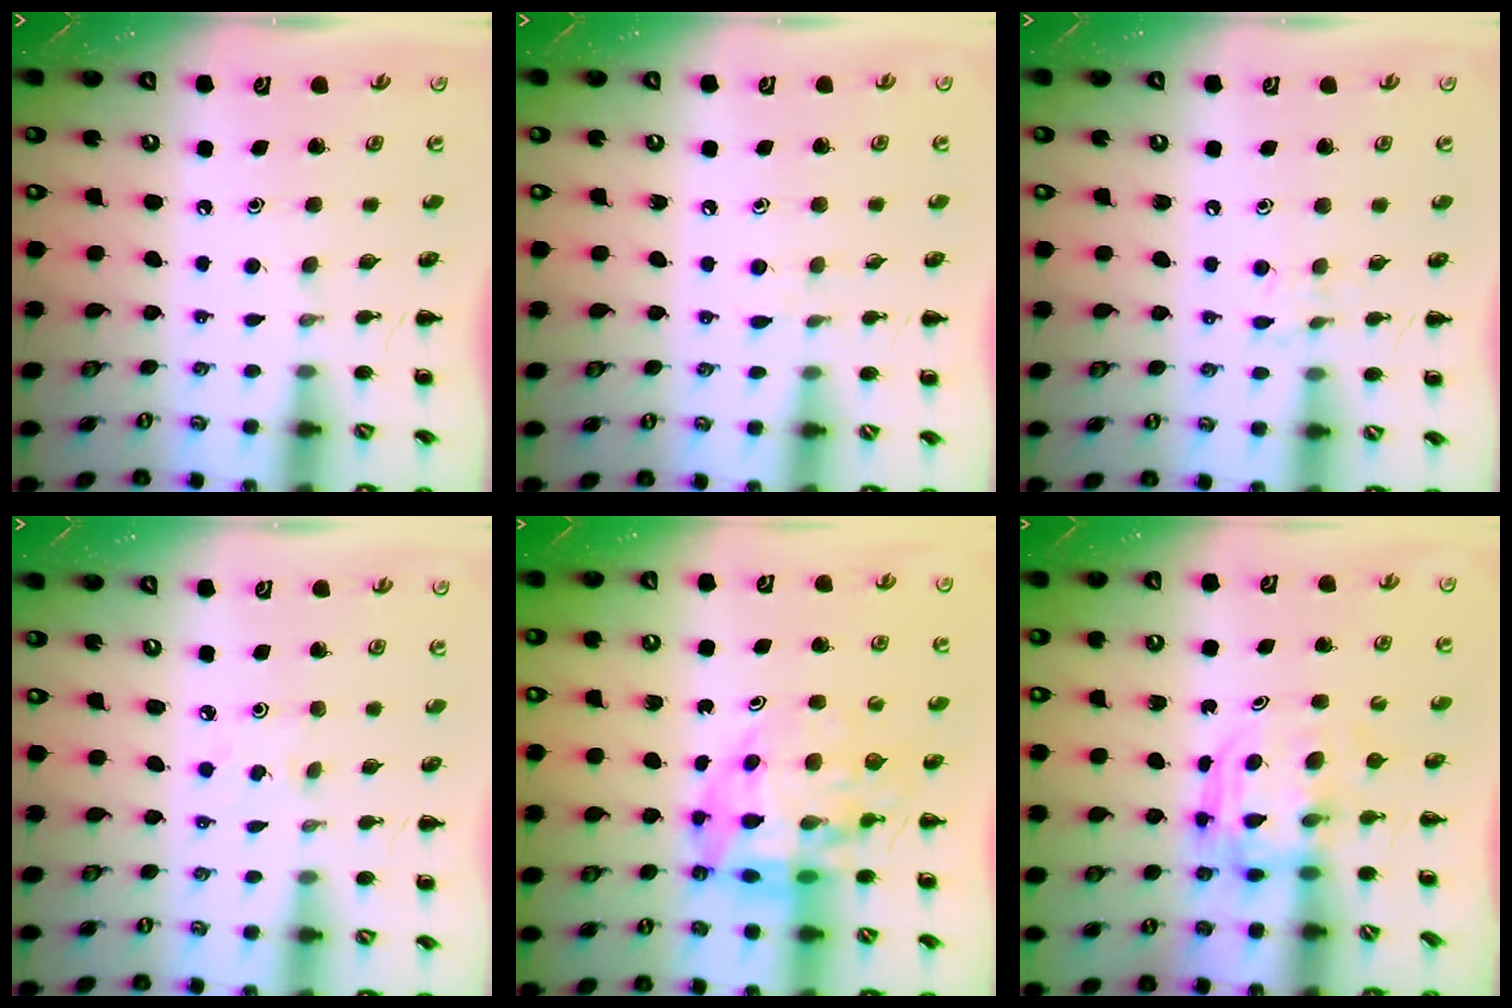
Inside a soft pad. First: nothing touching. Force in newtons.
{"total": 5.1, "press": 4.8, "slide": 1.9}
{"total": 5.5, "press": 5.1, "slide": 1.8}
{"total": 1.5, "press": 1.4, "slide": 0.6}
{"total": 11.2, "press": 10.8, "slide": 3.2}
{"total": 3.6, "press": 3.6, "slide": 0.2}